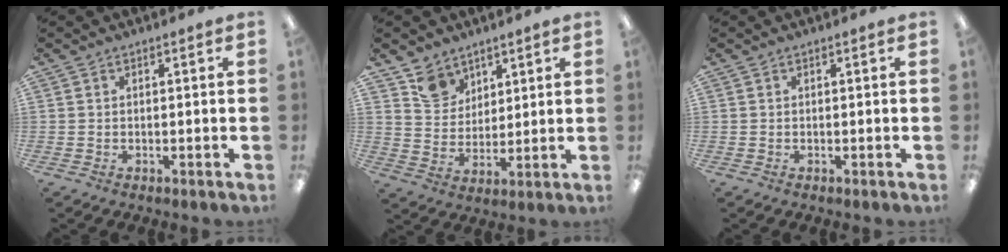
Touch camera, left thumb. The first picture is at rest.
{"total": 8.9, "force": [6.1, 6.3, 1.3], "torque": [-0.029, -0.033, 0.119]}
{"total": 0.0}